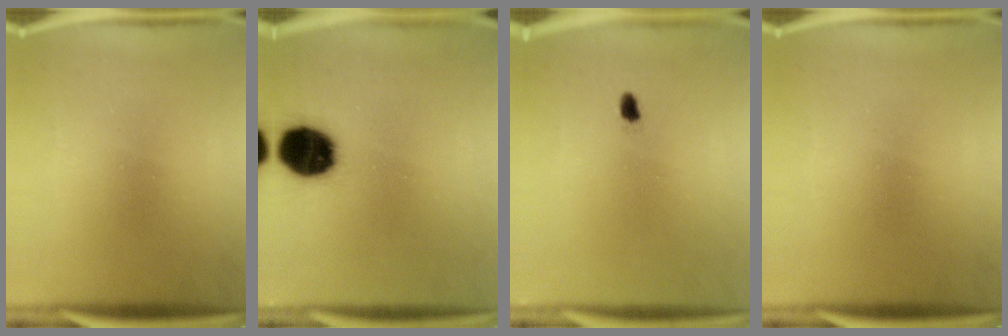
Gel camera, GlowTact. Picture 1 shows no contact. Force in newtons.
{"total": 14.6}
{"total": 1.3}
{"total": 0.0}